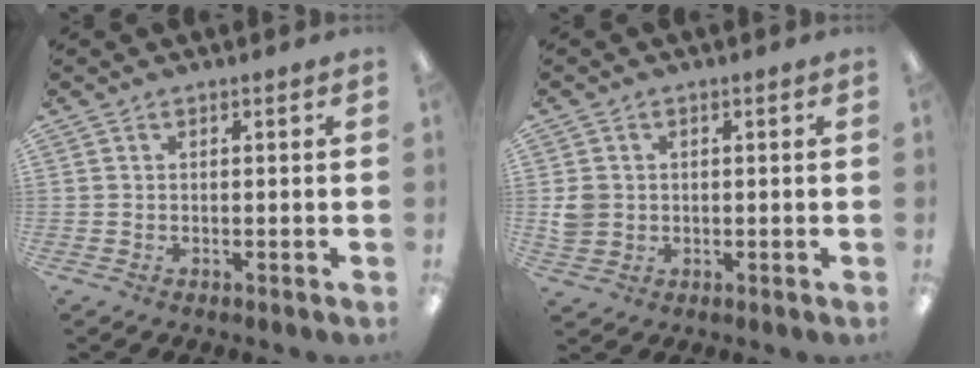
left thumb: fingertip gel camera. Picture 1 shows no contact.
{"total": 4.0, "force": [0.1, 3.8, 1.2], "torque": [-0.018, 0.007, 0.003]}